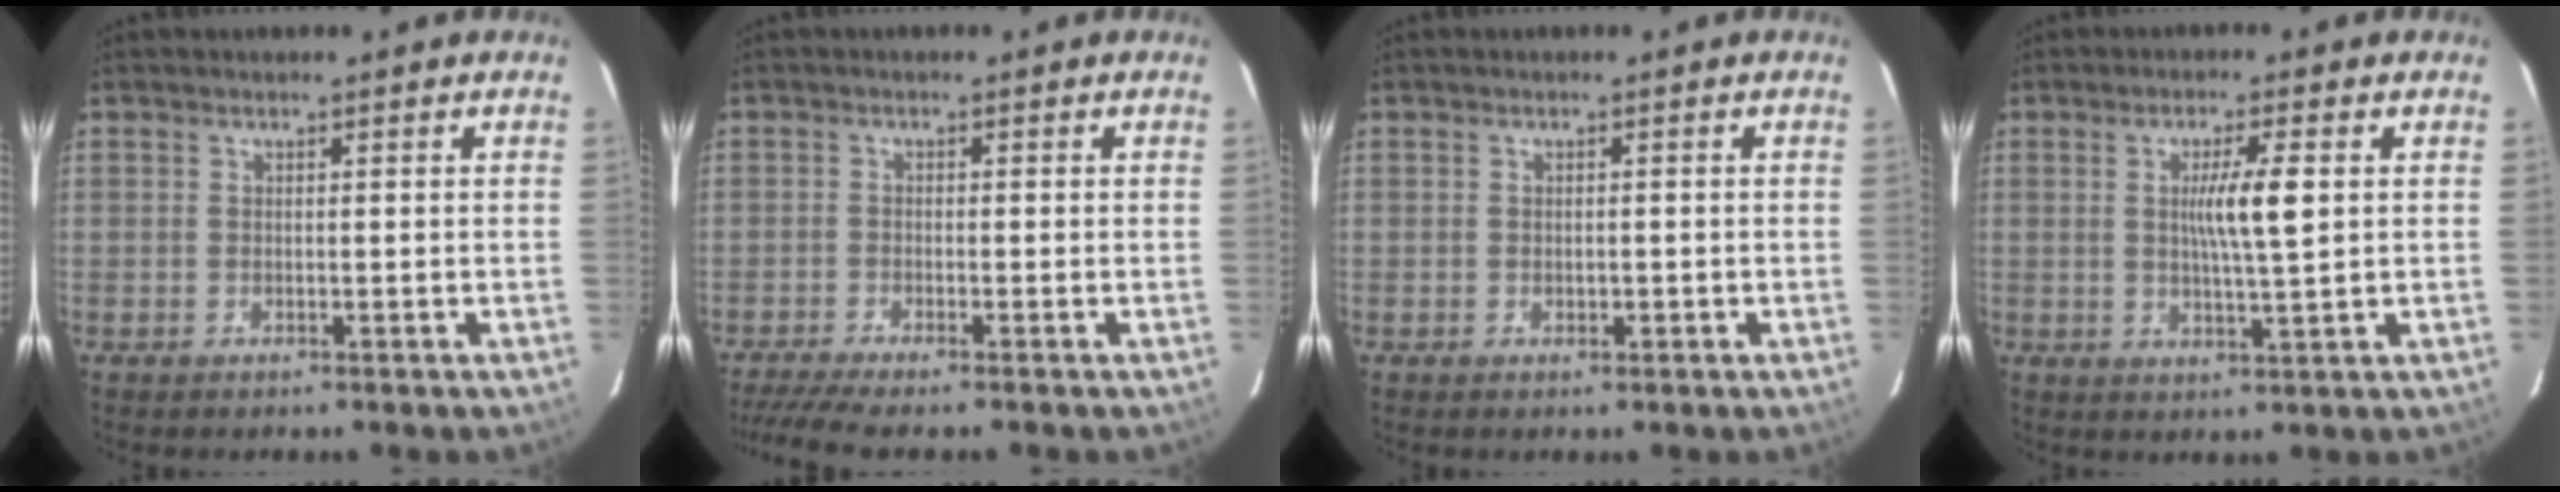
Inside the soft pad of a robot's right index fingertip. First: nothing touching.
{"total": 5.7, "force": [-4.8, -0.4, 3.0], "torque": [-0.051, -0.014, -0.082]}
{"total": 0.9, "force": [-0.2, 0.6, 0.6], "torque": [-0.013, 0.001, 0.001]}
{"total": 6.1, "force": [1.0, 0.1, 6.0], "torque": [-0.106, -0.003, 0.017]}